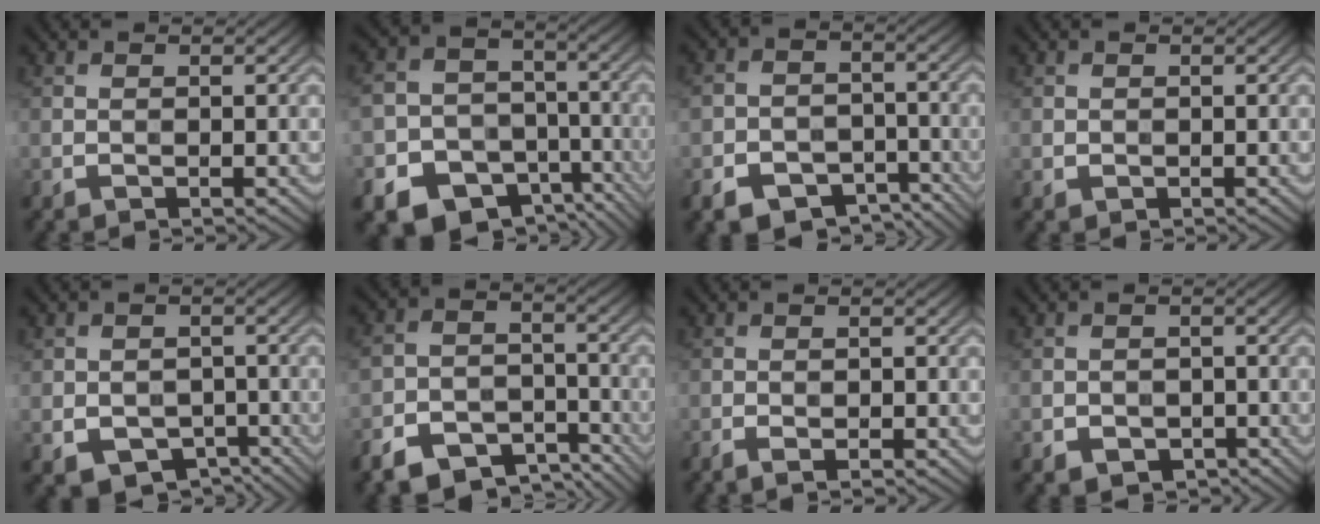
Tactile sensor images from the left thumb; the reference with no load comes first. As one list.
[{"total": 14.9, "force": [-8.2, 11.2, 5.3], "torque": [-0.122, -0.050, -0.132]}, {"total": 8.1, "force": [-4.9, 5.5, 3.4], "torque": [-0.064, -0.015, -0.083]}, {"total": 1.2, "force": [0.1, 1.2, 0.1], "torque": [0.000, -0.006, -0.001]}, {"total": 6.2, "force": [-2.4, 4.9, 2.9], "torque": [-0.059, -0.015, -0.028]}, {"total": 9.4, "force": [-6.3, 5.5, 4.3], "torque": [-0.085, -0.024, -0.114]}, {"total": 1.9, "force": [-0.9, 0.4, 1.6], "torque": [-0.030, 0.001, -0.018]}, {"total": 3.0, "force": [-1.6, 2.2, 1.4], "torque": [-0.025, -0.009, -0.027]}]